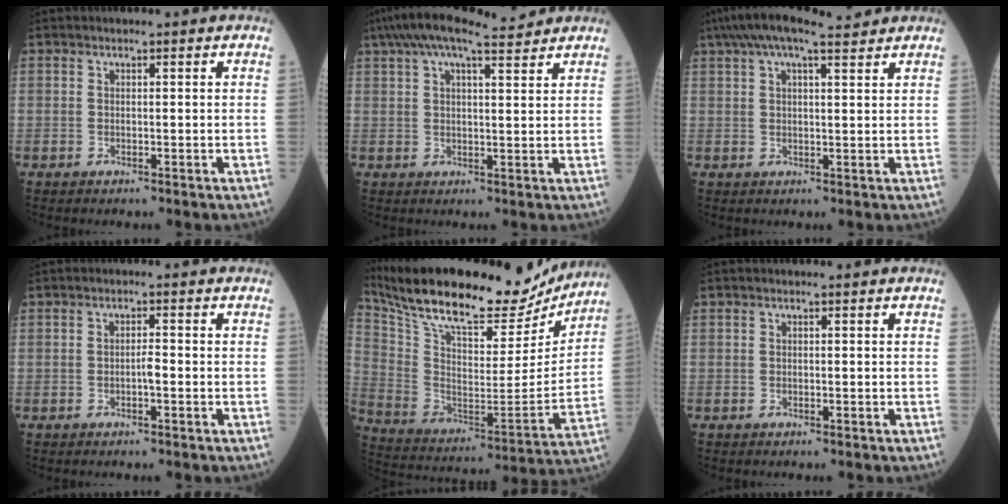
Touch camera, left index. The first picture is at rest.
{"total": 11.1, "force": [9.2, 1.7, 5.9], "torque": [-0.113, 0.039, 0.144]}
{"total": 10.0, "force": [8.1, 1.5, 5.6], "torque": [-0.104, 0.043, 0.127]}
{"total": 1.4, "force": [-0.5, 0.2, 1.3], "torque": [-0.023, 0.002, -0.009]}
{"total": 27.7, "force": [24.1, 7.0, 11.6], "torque": [-0.220, -0.008, 0.368]}
{"total": 0.0}